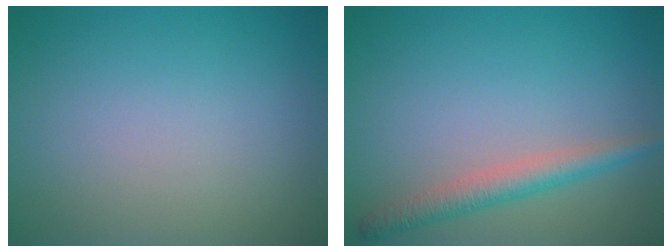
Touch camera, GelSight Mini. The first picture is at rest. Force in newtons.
{"total": 2.8, "press": 2.8, "slide": 0.2}